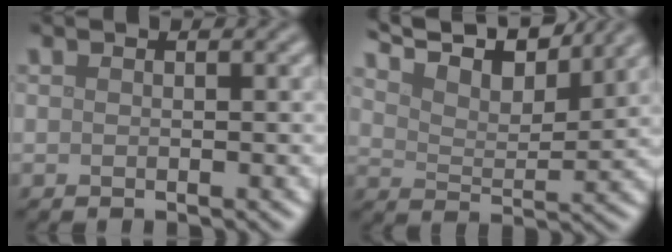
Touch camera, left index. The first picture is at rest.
{"total": 9.5, "force": [8.4, 1.9, 4.0], "torque": [-0.077, 0.009, 0.115]}